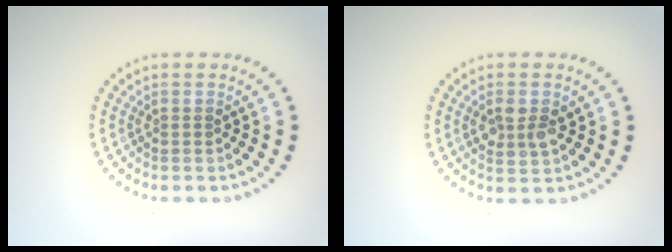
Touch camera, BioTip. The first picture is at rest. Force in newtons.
{"total": 2.5, "press": 2.5, "slide": 0.5}